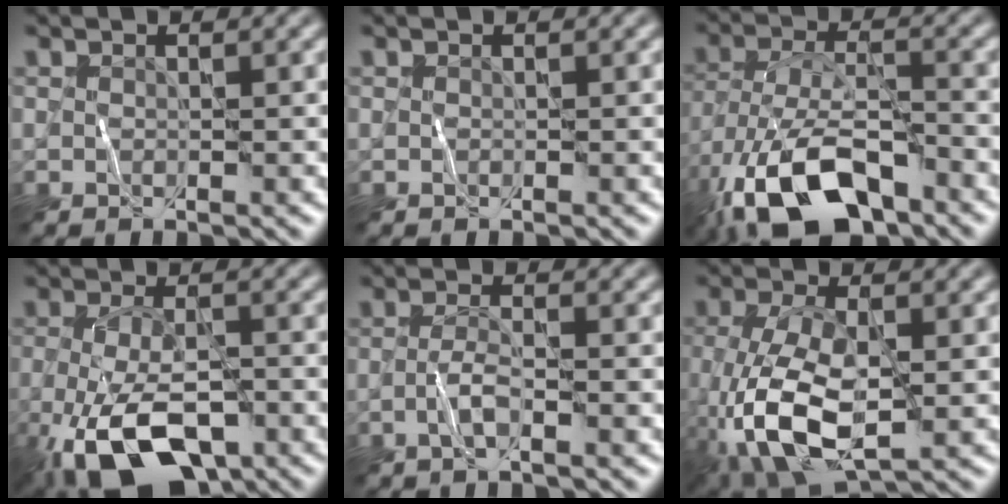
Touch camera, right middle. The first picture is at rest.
{"total": 0.0}
{"total": 12.4, "force": [-7.4, 5.2, 8.4], "torque": [-0.176, -0.017, -0.138]}
{"total": 10.2, "force": [-4.8, 4.7, 7.7], "torque": [-0.171, -0.032, -0.075]}
{"total": 1.8, "force": [-0.7, 0.1, 1.6], "torque": [-0.039, 0.004, -0.020]}
{"total": 8.5, "force": [-2.5, 3.9, 7.1], "torque": [-0.175, -0.011, -0.049]}